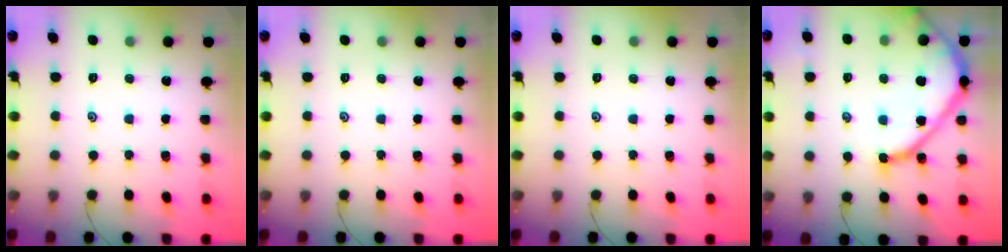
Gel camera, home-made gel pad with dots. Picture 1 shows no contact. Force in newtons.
{"total": 0.0}
{"total": 0.0}
{"total": 12.3, "press": 12.3, "slide": 1.1}